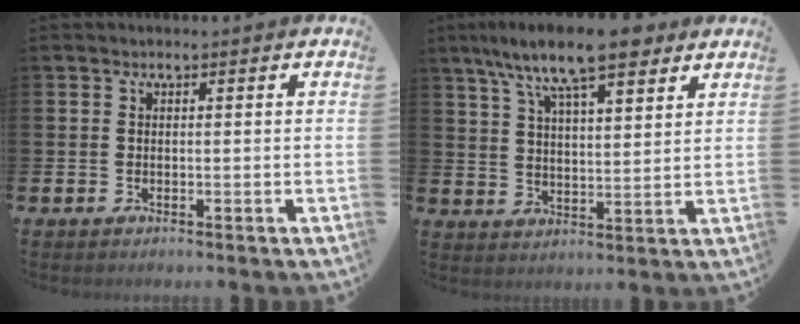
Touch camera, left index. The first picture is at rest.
{"total": 11.3, "force": [9.0, 2.6, 6.3], "torque": [-0.134, -0.025, 0.158]}